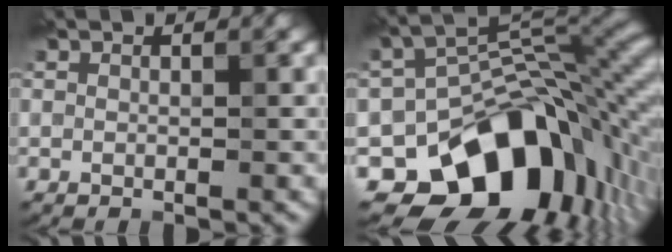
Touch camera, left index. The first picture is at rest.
{"total": 13.4, "force": [-6.4, 8.6, 8.1], "torque": [-0.104, -0.008, -0.111]}